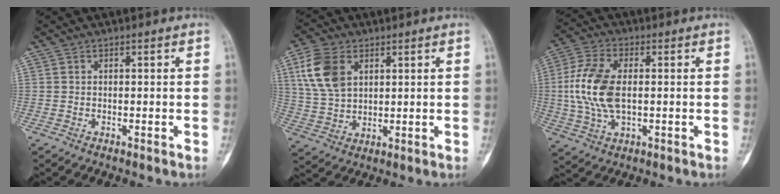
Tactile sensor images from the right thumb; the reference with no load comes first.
{"total": 10.6, "force": [4.1, 6.9, 6.9], "torque": [-0.130, -0.005, 0.085]}
{"total": 12.3, "force": [0.4, 6.8, 10.3], "torque": [-0.224, 0.007, 0.006]}